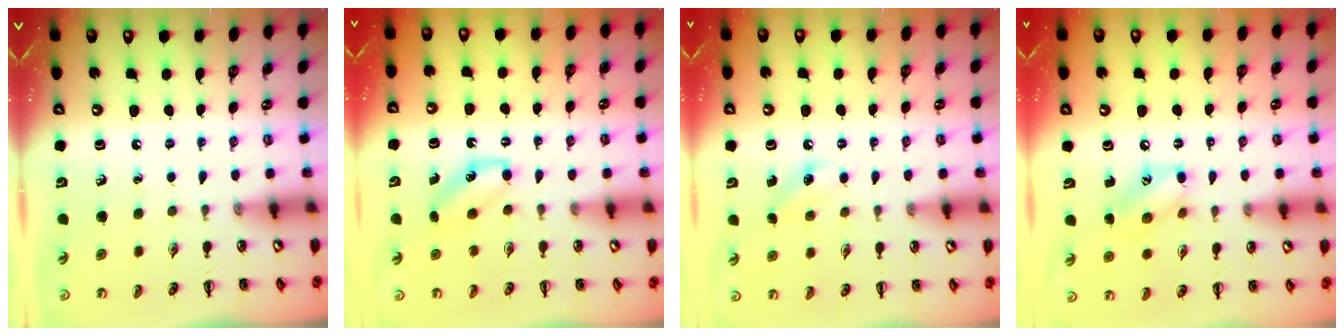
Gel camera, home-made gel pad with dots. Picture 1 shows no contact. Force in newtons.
{"total": 4.8, "press": 4.6, "slide": 1.4}
{"total": 6.3, "press": 6.1, "slide": 1.7}
{"total": 9.7, "press": 9.7, "slide": 1.0}